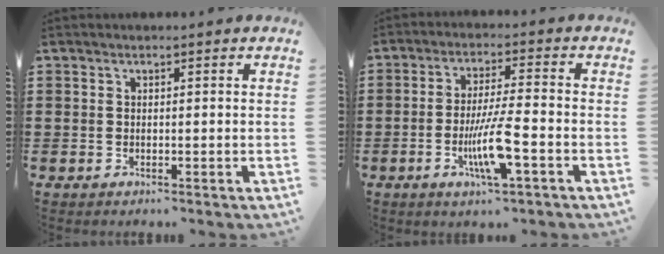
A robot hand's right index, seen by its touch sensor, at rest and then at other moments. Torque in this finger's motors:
{"motor_torque": [1.38, -0.37, 0.84, 0.11]}